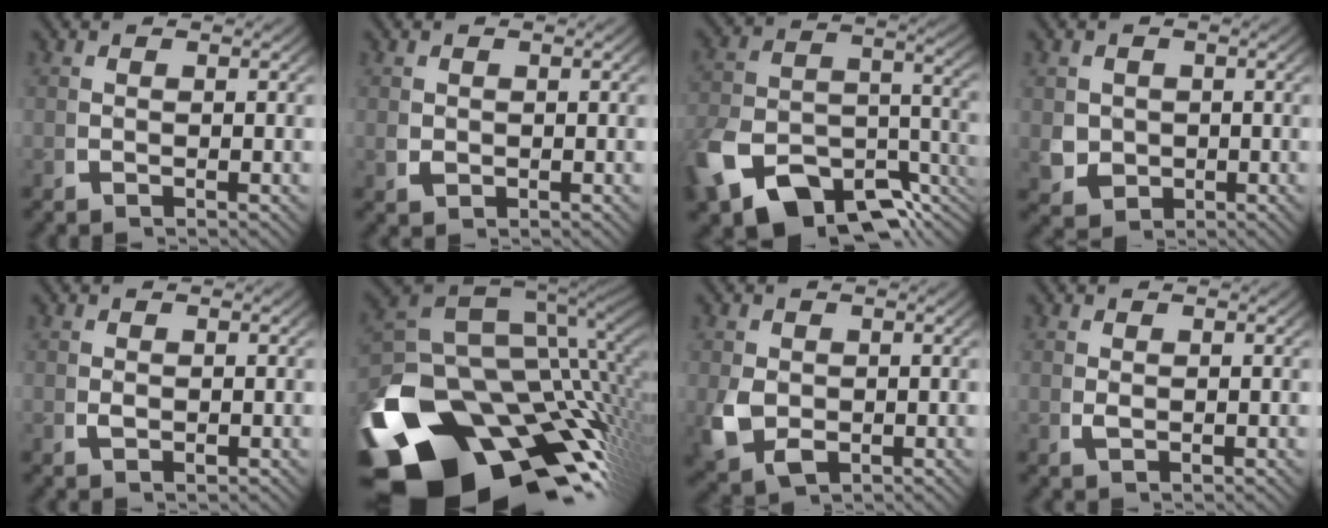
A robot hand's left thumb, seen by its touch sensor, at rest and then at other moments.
{"total": 1.5, "force": [0.0, 1.2, 0.8], "torque": [-0.024, -0.011, 0.010]}
{"total": 12.7, "force": [-7.5, 7.2, 7.2], "torque": [-0.149, -0.051, -0.094]}
{"total": 4.8, "force": [-0.5, 4.0, 2.5], "torque": [-0.062, -0.030, 0.008]}
{"total": 0.9, "force": [0.2, 0.5, 0.7], "torque": [-0.017, -0.007, 0.010]}
{"total": 28.6, "force": [-7.3, 17.3, 21.6], "torque": [-0.377, -0.077, -0.077]}
{"total": 5.3, "force": [-0.8, 4.0, 3.5], "torque": [-0.095, -0.032, 0.006]}
{"total": 0.8, "force": [0.3, 0.3, 0.7], "torque": [-0.020, -0.006, 0.015]}